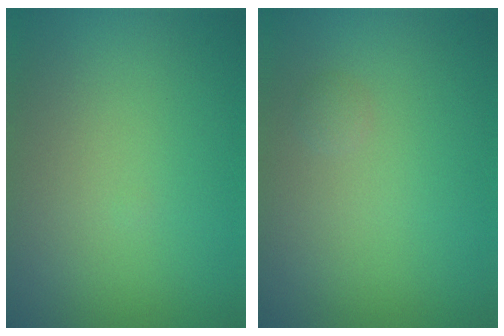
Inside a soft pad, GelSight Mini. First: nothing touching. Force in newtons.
{"total": 0.6, "press": 0.6, "slide": 0.1}